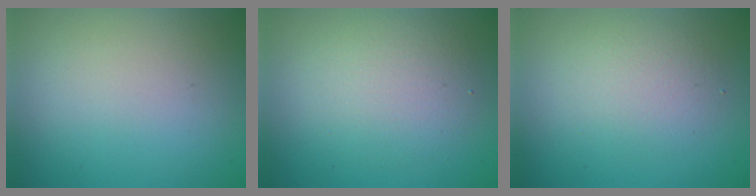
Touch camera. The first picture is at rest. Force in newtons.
{"total": 3.7, "press": 3.7, "slide": 0.4}
{"total": 2.5, "press": 2.5, "slide": 0.2}